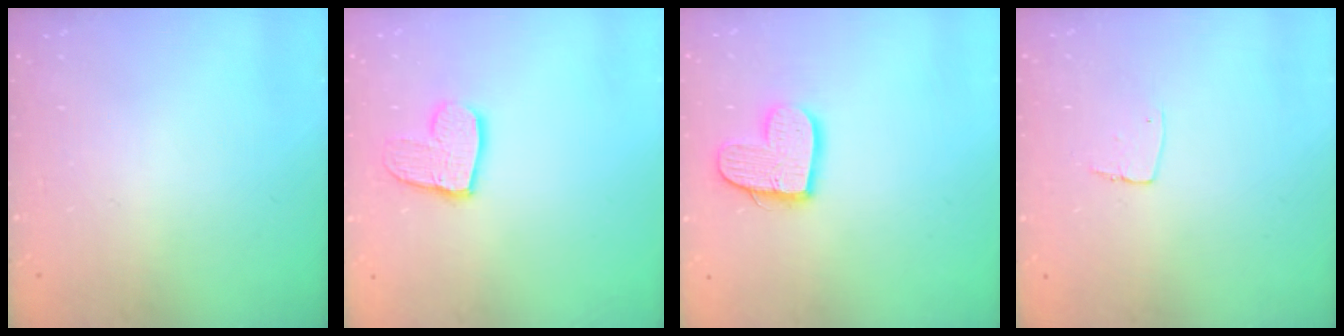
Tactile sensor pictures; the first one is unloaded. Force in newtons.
{"total": 11.4, "press": 11.4, "slide": 1.0}
{"total": 12.6, "press": 12.6, "slide": 0.8}
{"total": 4.9, "press": 4.8, "slide": 0.3}